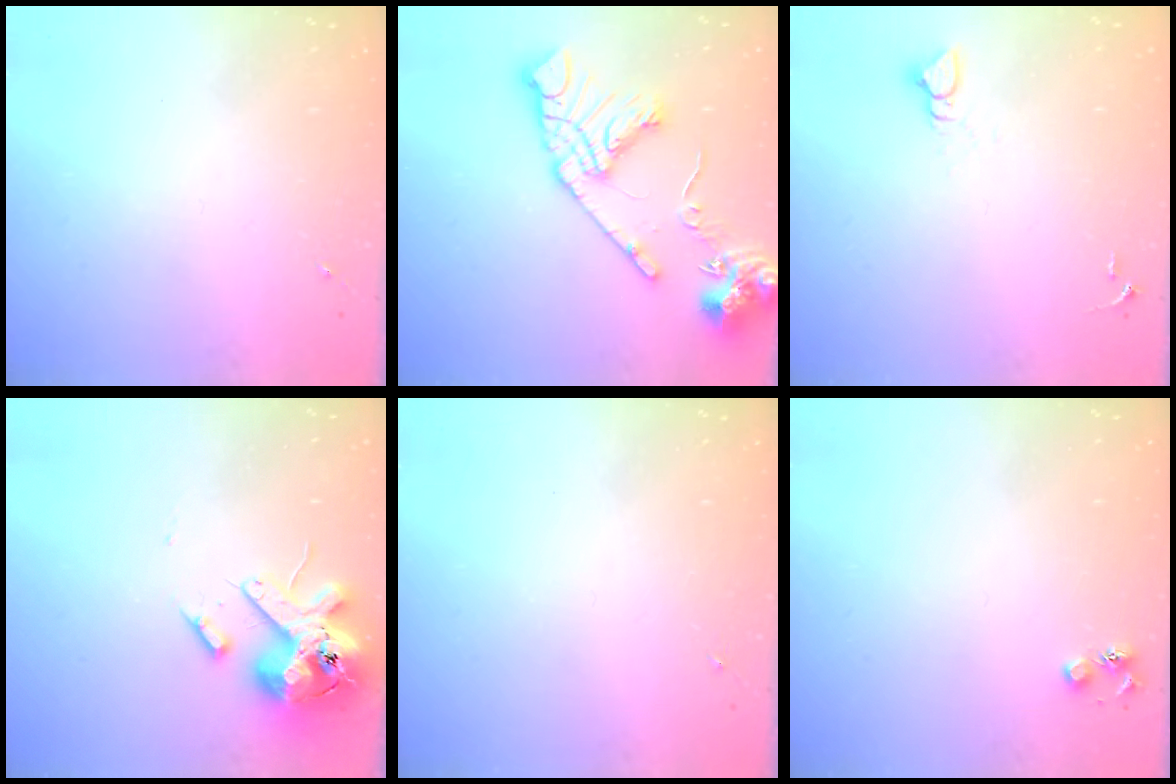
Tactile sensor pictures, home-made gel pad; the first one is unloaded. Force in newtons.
{"total": 18.2, "press": 18.0, "slide": 2.5}
{"total": 3.9, "press": 3.8, "slide": 0.3}
{"total": 14.5, "press": 14.4, "slide": 2.4}
{"total": 0.0}
{"total": 4.5, "press": 4.5, "slide": 0.6}